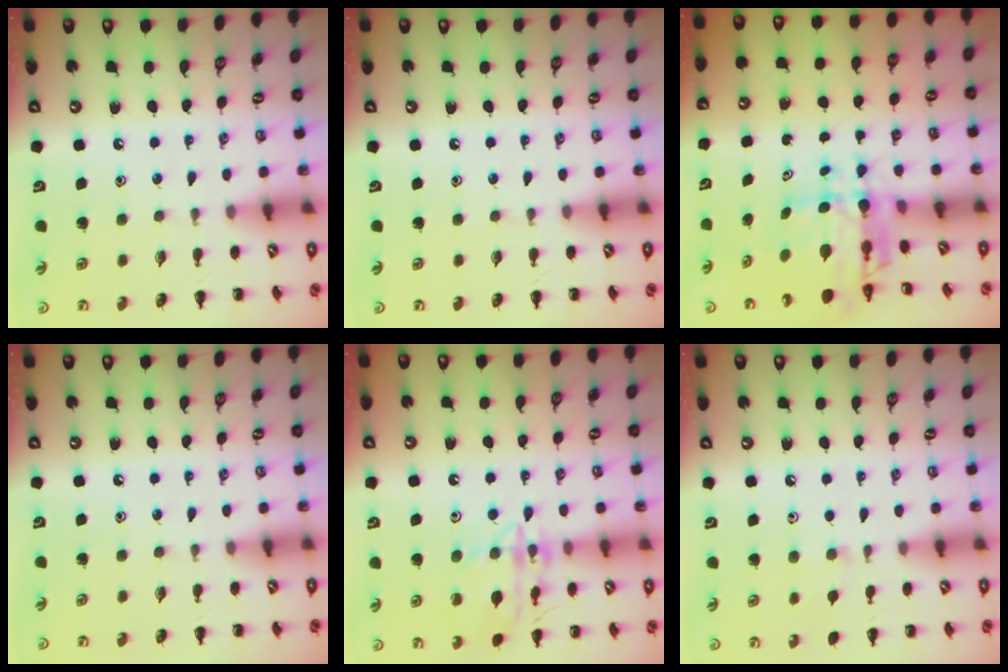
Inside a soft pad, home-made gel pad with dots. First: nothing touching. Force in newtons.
{"total": 0.0}
{"total": 6.5, "press": 5.9, "slide": 2.6}
{"total": 0.0}
{"total": 14.8, "press": 14.7, "slide": 0.8}
{"total": 5.8, "press": 5.4, "slide": 2.1}